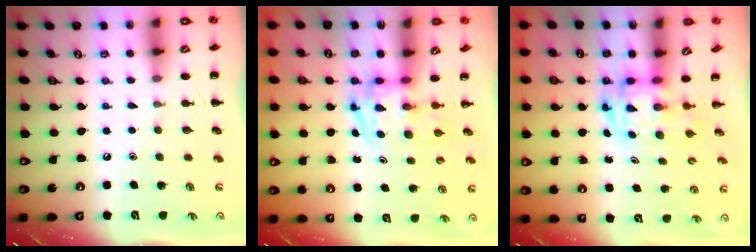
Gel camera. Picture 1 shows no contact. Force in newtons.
{"total": 3.4, "press": 3.4, "slide": 0.6}
{"total": 2.9, "press": 2.9, "slide": 0.6}